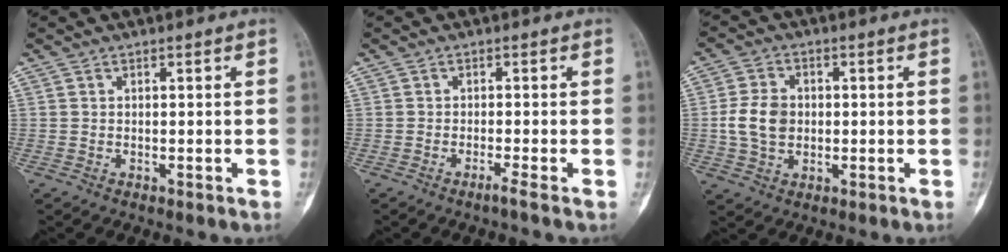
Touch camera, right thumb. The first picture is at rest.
{"total": 1.2, "force": [-0.9, -0.5, 0.6], "torque": [-0.015, 0.000, -0.018]}
{"total": 7.4, "force": [-0.1, 5.6, 4.9], "torque": [-0.083, 0.006, -0.003]}